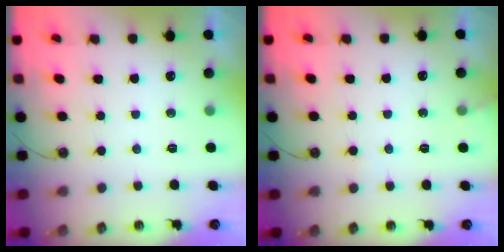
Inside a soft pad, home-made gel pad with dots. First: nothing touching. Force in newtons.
{"total": 5.3, "press": 5.3, "slide": 0.4}